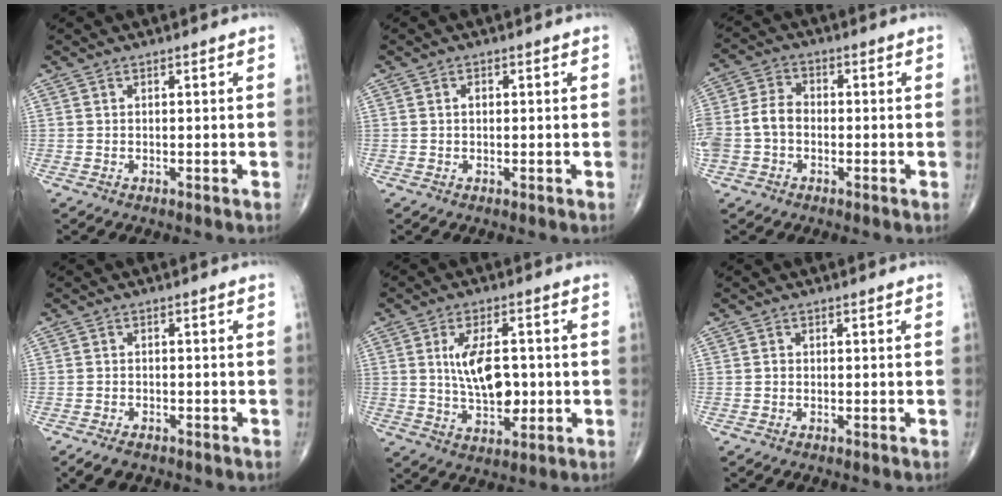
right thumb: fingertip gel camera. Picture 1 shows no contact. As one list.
[{"total": 0.9, "force": [0.1, 0.6, 0.6], "torque": [-0.007, 0.002, -0.002]}, {"total": 8.3, "force": [-1.6, 6.2, 5.4], "torque": [-0.115, 0.027, -0.037]}, {"total": 3.8, "force": [-2.6, 2.0, 1.8], "torque": [-0.028, 0.002, -0.040]}, {"total": 10.4, "force": [0.6, 5.4, 8.8], "torque": [-0.141, -0.004, 0.018]}, {"total": 0.5, "force": [-0.1, 0.5, 0.3], "torque": [-0.003, 0.002, -0.005]}]